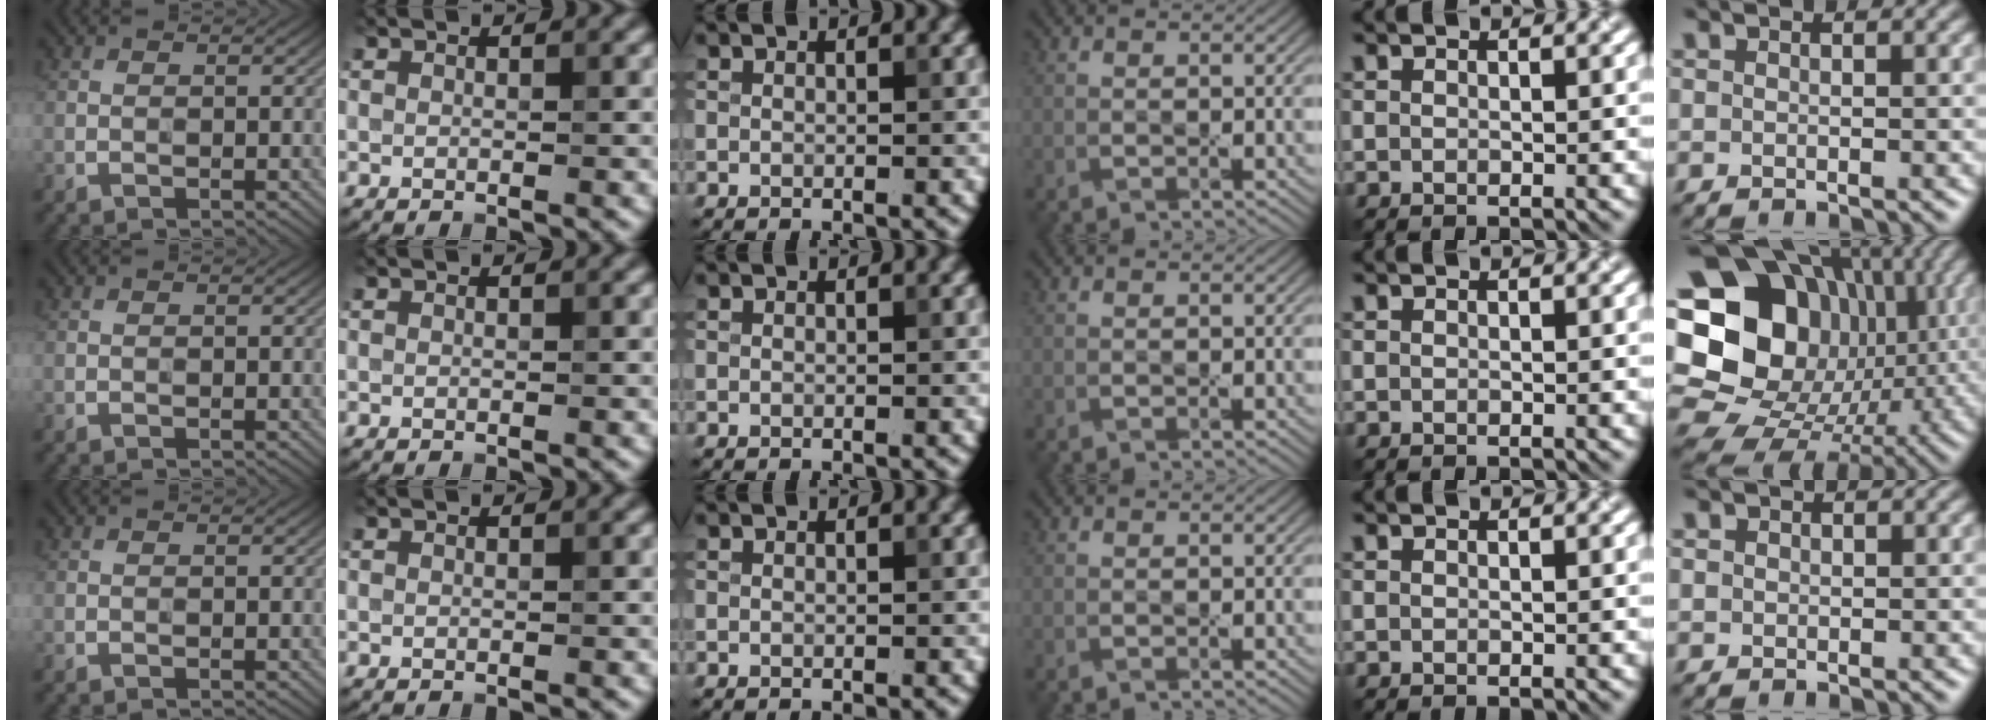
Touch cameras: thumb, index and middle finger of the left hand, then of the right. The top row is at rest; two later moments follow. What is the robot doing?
{"motion": "press", "object": "button"}